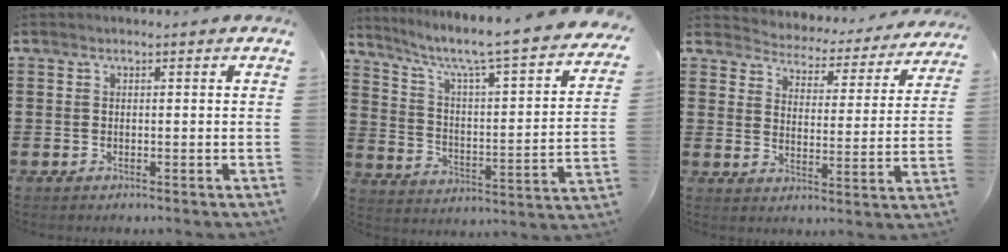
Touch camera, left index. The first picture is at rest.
{"total": 5.4, "force": [4.2, -0.1, 3.5], "torque": [-0.089, -0.049, 0.057]}
{"total": 3.5, "force": [3.5, 0.3, -0.2], "torque": [-0.021, -0.036, 0.052]}